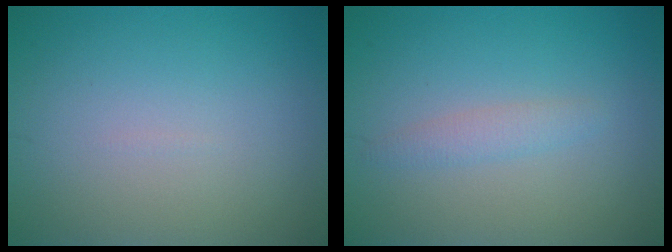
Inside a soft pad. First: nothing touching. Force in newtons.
{"total": 1.4, "press": 1.4, "slide": 0.1}